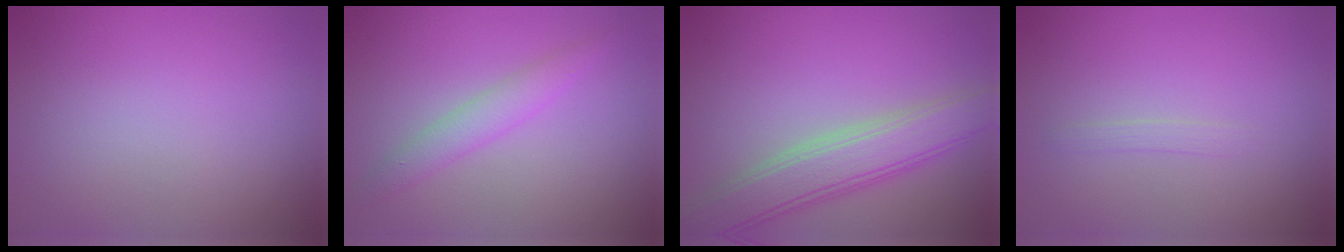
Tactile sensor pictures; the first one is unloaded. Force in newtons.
{"total": 2.5, "press": 2.5, "slide": 0.0}
{"total": 6.0, "press": 6.0, "slide": 0.4}
{"total": 0.8, "press": 0.8, "slide": 0.0}